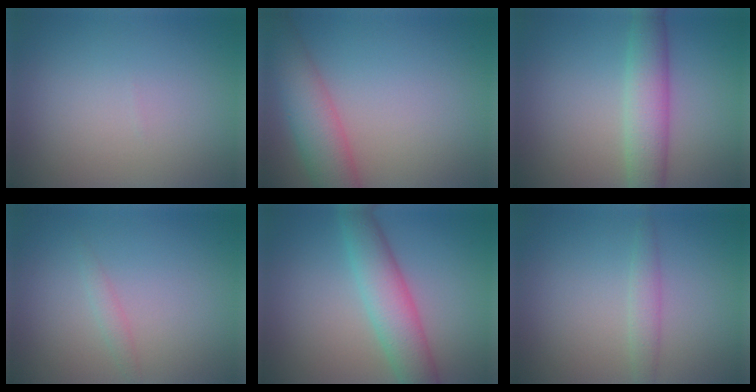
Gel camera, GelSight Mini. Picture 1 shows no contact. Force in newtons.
{"total": 5.7, "press": 5.7, "slide": 0.2}
{"total": 4.8, "press": 4.8, "slide": 0.1}
{"total": 1.0, "press": 1.0, "slide": 0.1}
{"total": 5.3, "press": 5.3, "slide": 0.2}
{"total": 1.7, "press": 1.7, "slide": 0.1}